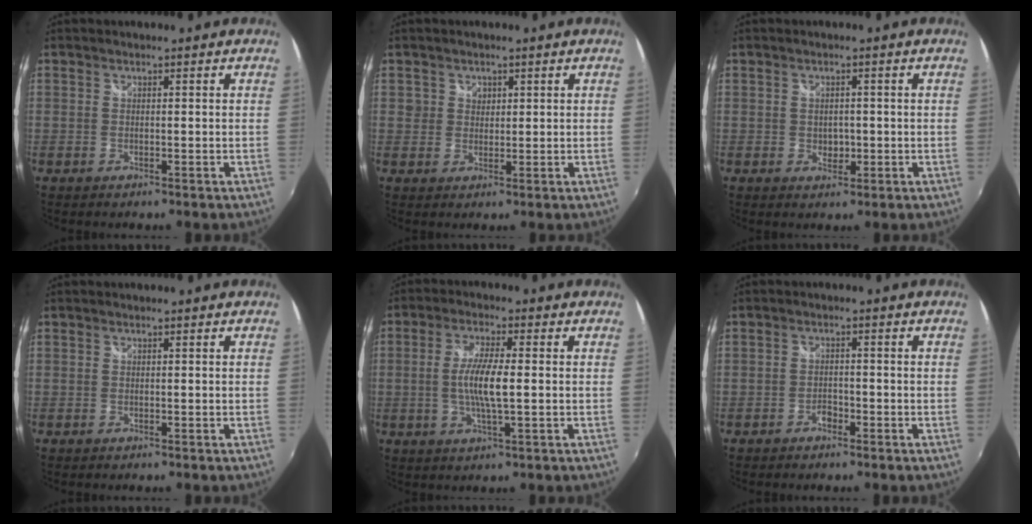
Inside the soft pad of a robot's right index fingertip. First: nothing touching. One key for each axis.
{"total": 2.5, "fx": 0.7, "fy": 2.4, "fz": 0.3, "tx": 0.001, "ty": 0.006, "tz": 0.010}
{"total": 2.6, "fx": -0.4, "fy": 2.2, "fz": 1.4, "tx": -0.020, "ty": -0.001, "tz": -0.004}
{"total": 0.0}
{"total": 7.3, "fx": -0.5, "fy": 1.2, "fz": 7.2, "tx": -0.140, "ty": -0.003, "tz": -0.009}
{"total": 1.8, "fx": -1.4, "fy": 1.0, "fz": 0.6, "tx": -0.014, "ty": 0.003, "tz": -0.024}